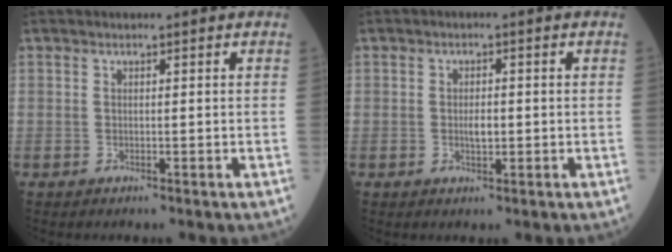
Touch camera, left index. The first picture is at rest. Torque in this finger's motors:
{"motor_torque": [0.27, 0.00, 0.07, 0.03]}